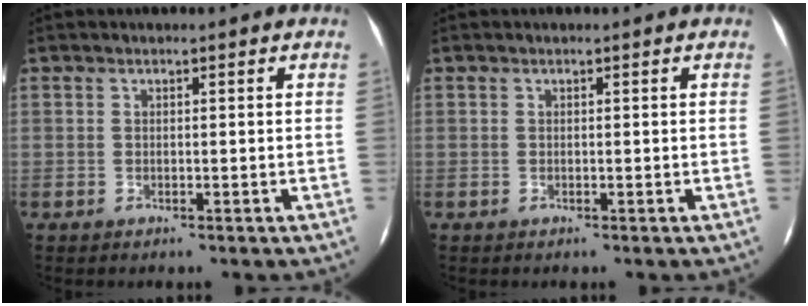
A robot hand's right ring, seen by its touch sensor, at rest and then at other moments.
{"total": 0.0}